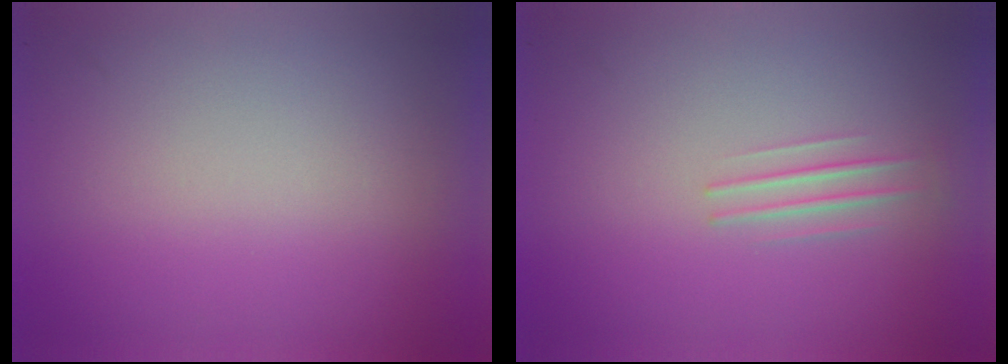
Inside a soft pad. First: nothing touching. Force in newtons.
{"total": 1.3}